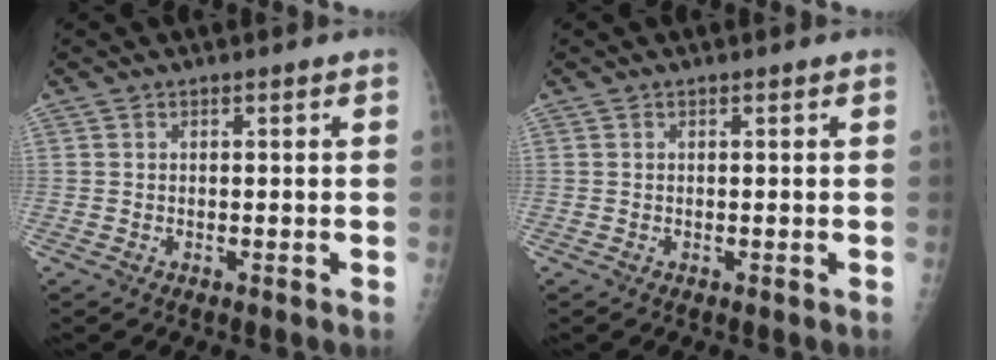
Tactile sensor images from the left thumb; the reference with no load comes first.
{"total": 0.0}